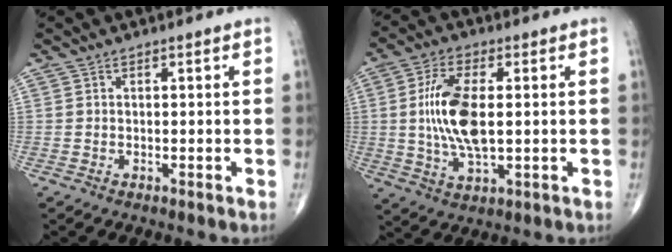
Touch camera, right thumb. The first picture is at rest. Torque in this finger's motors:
{"motor_torque": [2.20, 2.06, 1.90, -0.12, 0.52]}